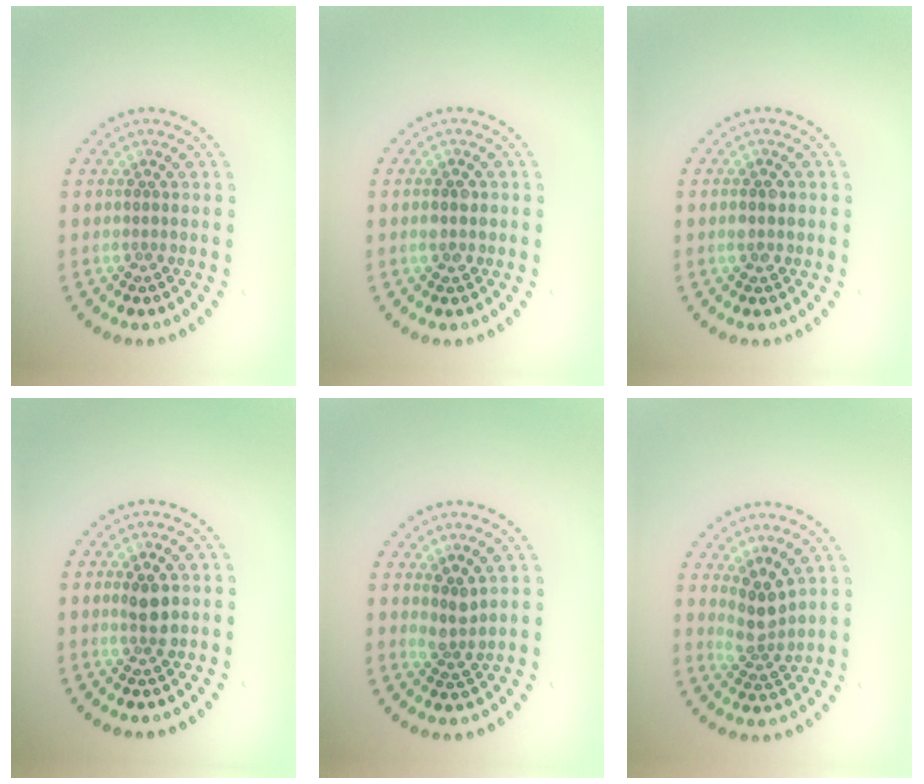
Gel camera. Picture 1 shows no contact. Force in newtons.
{"total": 1.8, "press": 1.8, "slide": 0.1}
{"total": 1.8, "press": 1.8, "slide": 0.1}
{"total": 1.8, "press": 1.8, "slide": 0.5}
{"total": 1.8, "press": 1.4, "slide": 1.1}
{"total": 2.7, "press": 2.2, "slide": 1.6}